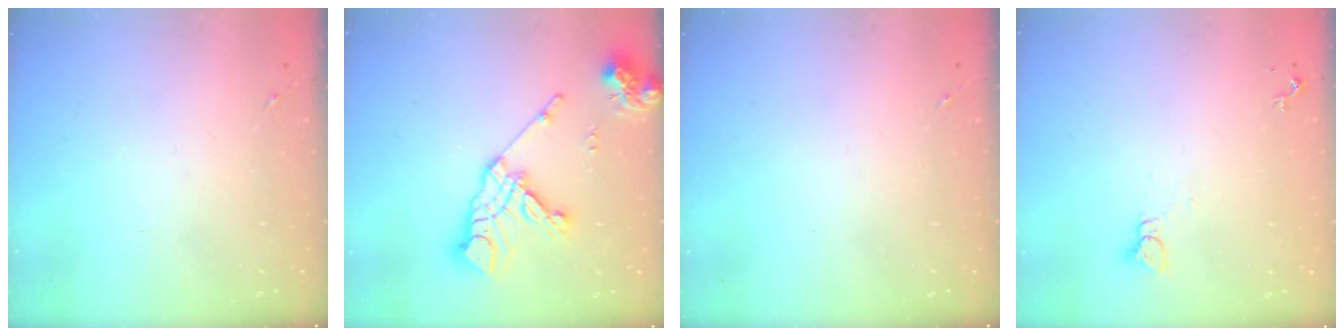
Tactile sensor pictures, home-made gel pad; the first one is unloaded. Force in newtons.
{"total": 16.5, "press": 16.4, "slide": 2.2}
{"total": 0.0}
{"total": 2.2, "press": 2.2, "slide": 0.1}